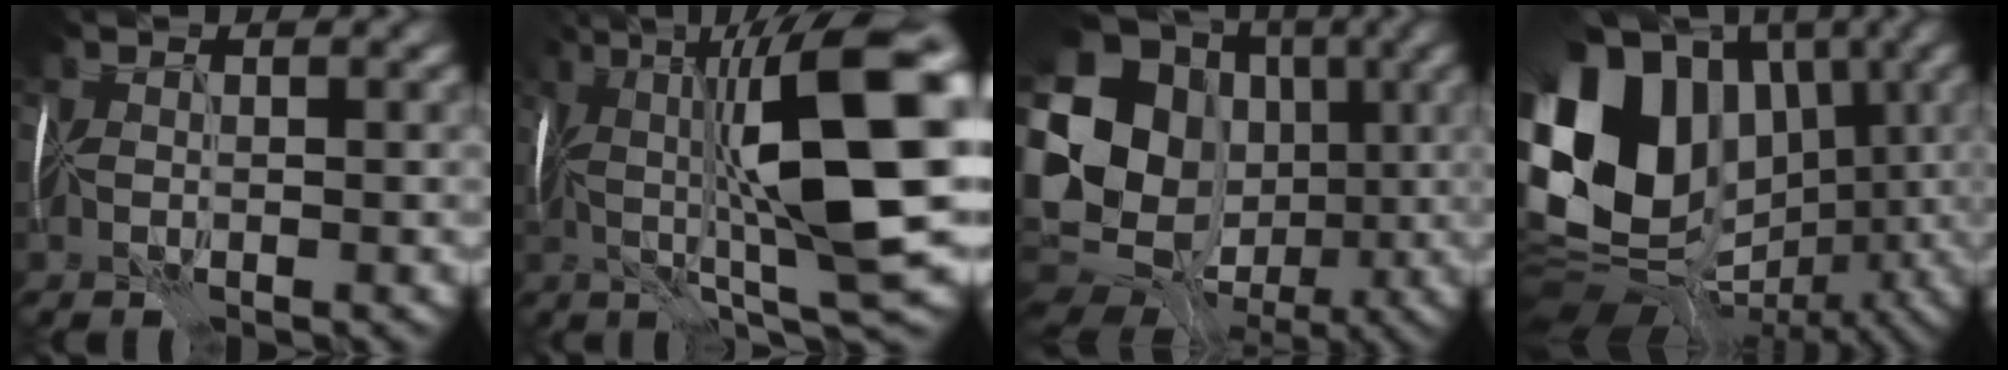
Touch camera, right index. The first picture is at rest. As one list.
[{"total": 13.9, "force": [0.3, 3.1, 13.5], "torque": [-0.212, 0.013, 0.009]}, {"total": 17.3, "force": [-0.4, 14.6, 9.3], "torque": [-0.195, -0.009, 0.009]}, {"total": 17.5, "force": [0.7, 14.3, 10.1], "torque": [-0.221, 0.014, 0.031]}]